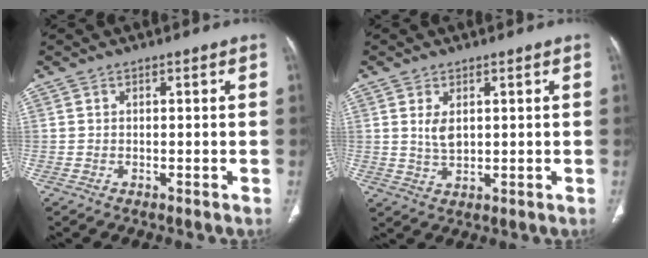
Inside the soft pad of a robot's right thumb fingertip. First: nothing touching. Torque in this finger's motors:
{"motor_torque": [-0.24, 0.26, 0.20, 0.65, 0.05]}